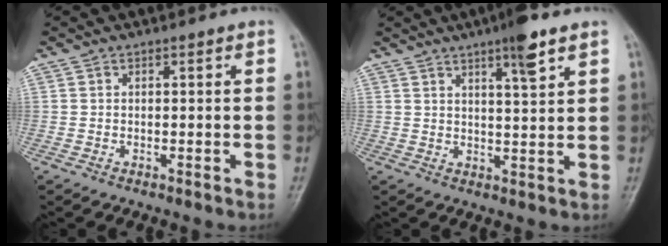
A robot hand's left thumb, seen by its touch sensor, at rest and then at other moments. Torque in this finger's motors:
{"motor_torque": [1.19, 0.71, 0.53, -0.64, 0.16]}